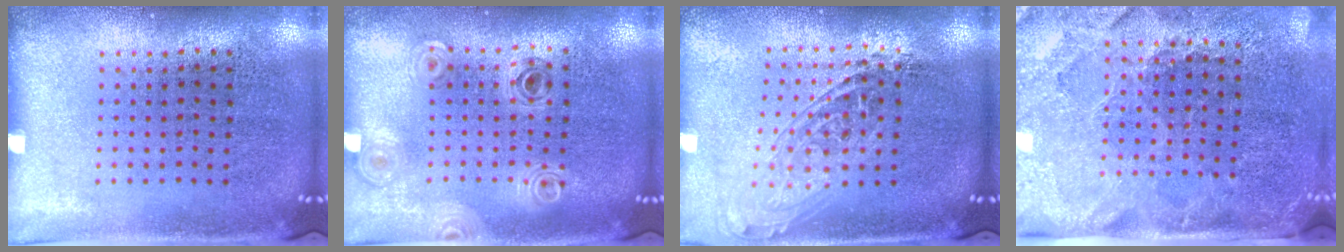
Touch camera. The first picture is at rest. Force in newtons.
{"total": 0.8, "press": 0.8, "slide": 0.1}
{"total": 1.7, "press": 1.4, "slide": 1.0}
{"total": 3.6, "press": 3.1, "slide": 1.8}